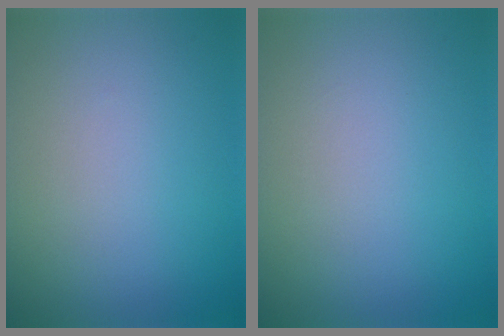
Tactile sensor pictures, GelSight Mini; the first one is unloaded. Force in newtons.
{"total": 0.0}